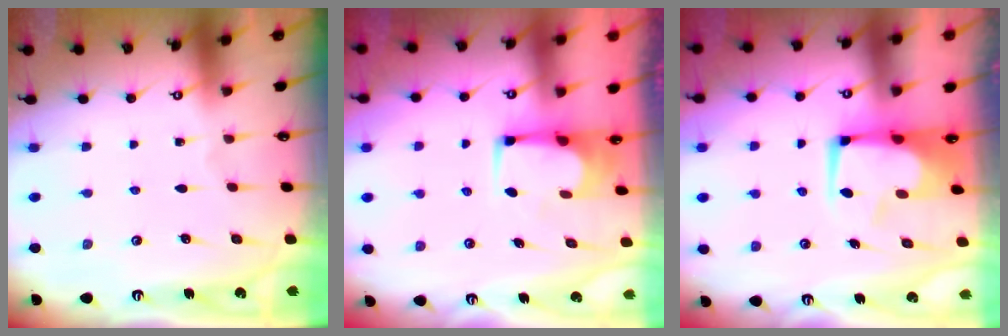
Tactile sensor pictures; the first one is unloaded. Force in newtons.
{"total": 2.2, "press": 2.2, "slide": 0.1}
{"total": 3.4, "press": 3.2, "slide": 1.2}